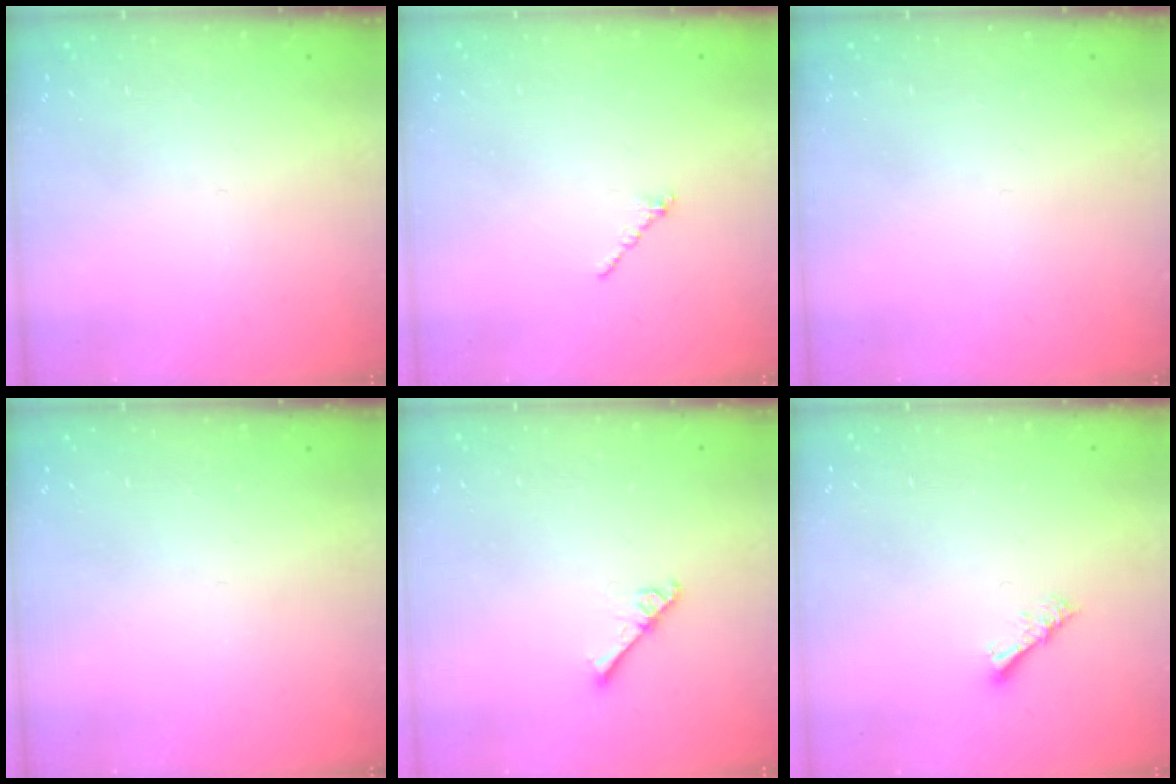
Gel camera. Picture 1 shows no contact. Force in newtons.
{"total": 1.2, "press": 1.1, "slide": 0.5}
{"total": 0.0}
{"total": 0.0}
{"total": 2.5, "press": 2.5, "slide": 0.3}
{"total": 4.2, "press": 4.2, "slide": 0.5}